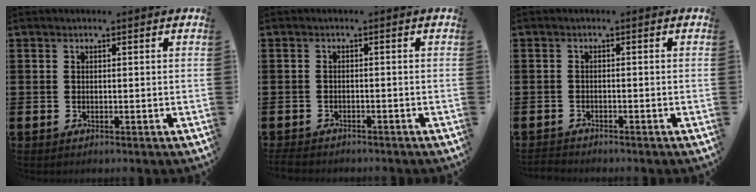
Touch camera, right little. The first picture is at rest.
{"total": 1.4, "force": [-1.4, 0.3, 0.2], "torque": [-0.008, 0.001, -0.030]}
{"total": 1.1, "force": [-1.1, 0.1, 0.0], "torque": [-0.002, 0.001, -0.023]}